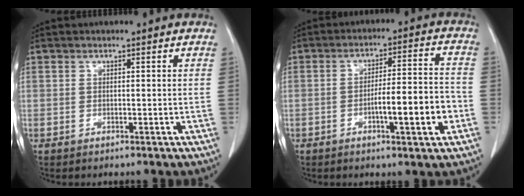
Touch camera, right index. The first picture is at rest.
{"total": 9.4, "force": [-3.1, 1.0, 8.9], "torque": [-0.136, 0.010, -0.047]}